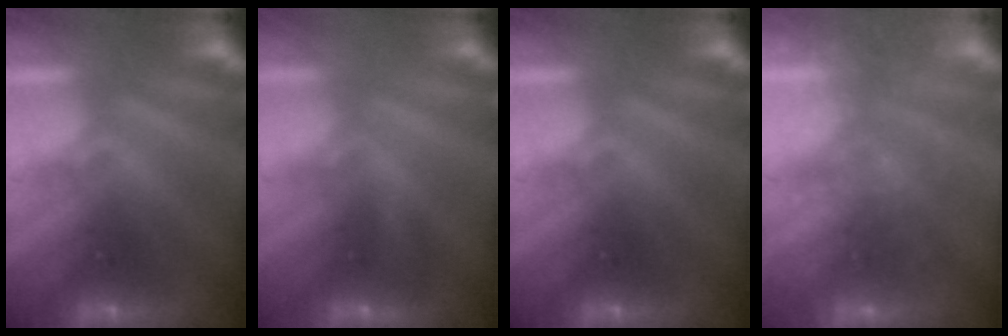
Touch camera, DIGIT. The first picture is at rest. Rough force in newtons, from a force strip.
{"total": 2.9}
{"total": 0.0}
{"total": 1.9}